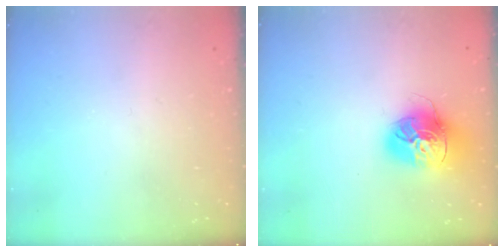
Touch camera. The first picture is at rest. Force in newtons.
{"total": 16.8, "press": 16.7, "slide": 1.9}